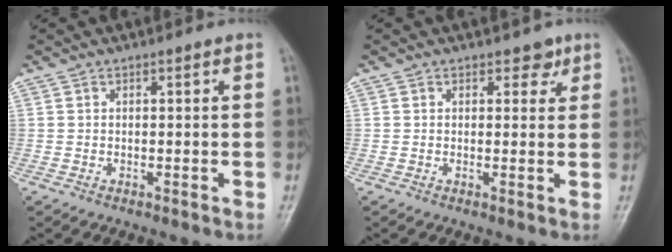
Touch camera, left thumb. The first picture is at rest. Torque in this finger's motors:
{"motor_torque": [0.32, 0.36, -0.34, -0.11, -0.07]}